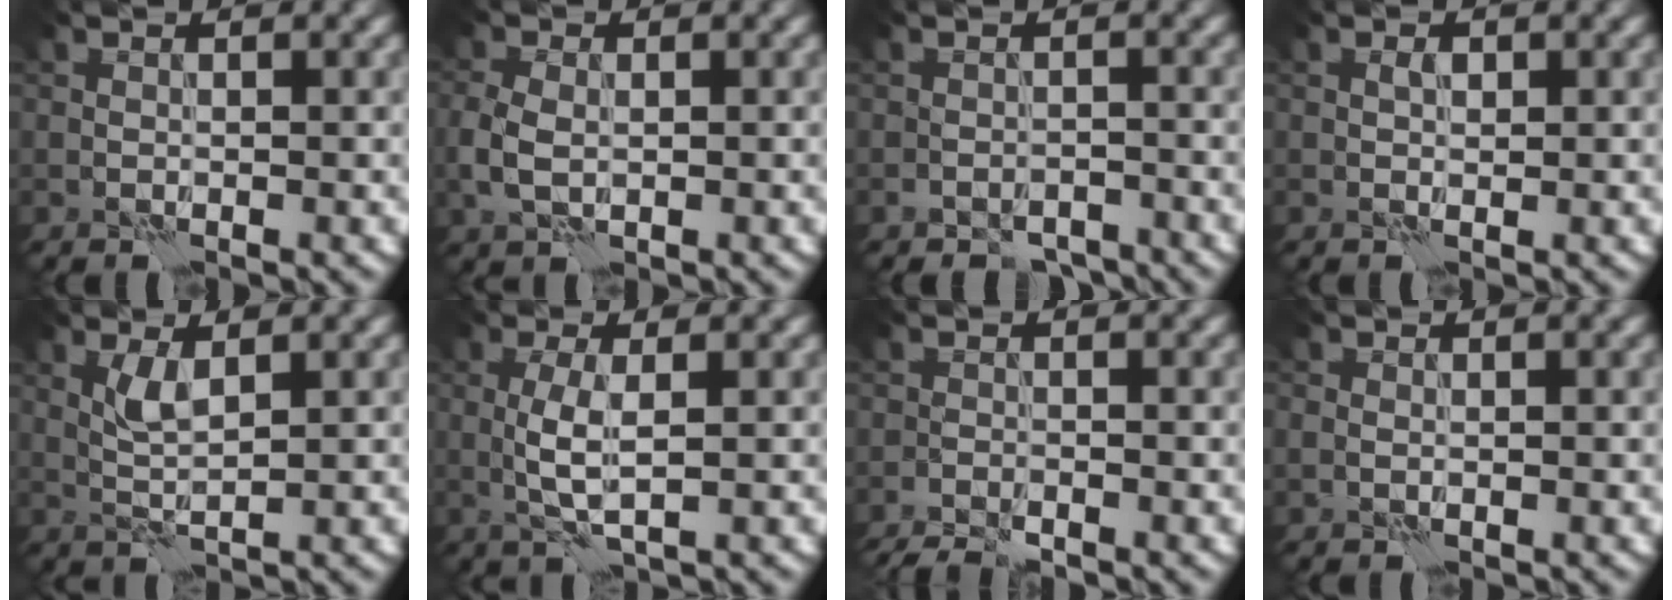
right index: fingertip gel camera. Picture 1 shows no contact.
{"total": 3.0, "force": [0.0, 2.1, 2.1], "torque": [-0.051, -0.001, -0.004]}
{"total": 2.5, "force": [-2.2, 1.1, 0.3], "torque": [0.000, 0.004, -0.035]}
{"total": 0.8, "force": [0.2, 0.5, 0.6], "torque": [-0.011, 0.005, 0.004]}
{"total": 2.2, "force": [1.0, 0.4, 1.9], "torque": [-0.043, 0.004, 0.020]}
{"total": 2.9, "force": [0.1, 0.6, 2.9], "torque": [-0.065, 0.006, 0.003]}
{"total": 2.3, "force": [-2.1, 0.0, 0.8], "torque": [-0.022, -0.009, -0.043]}
{"total": 0.9, "force": [-0.1, 0.8, 0.5], "torque": [-0.011, 0.000, -0.001]}